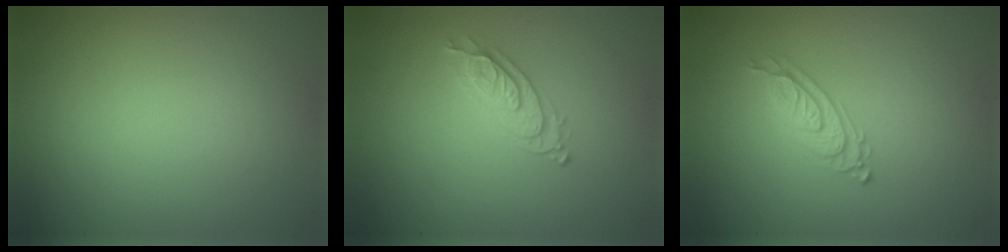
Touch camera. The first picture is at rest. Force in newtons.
{"total": 2.3, "press": 2.1, "slide": 0.9}
{"total": 2.4, "press": 2.0, "slide": 1.4}